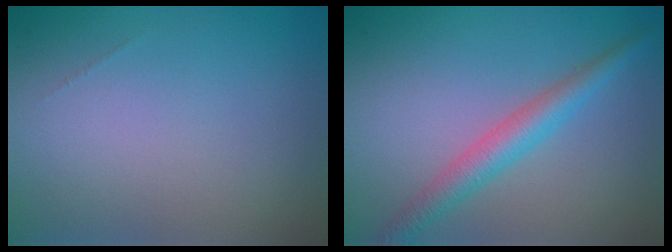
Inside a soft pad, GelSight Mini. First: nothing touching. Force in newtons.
{"total": 3.3, "press": 3.3, "slide": 0.1}